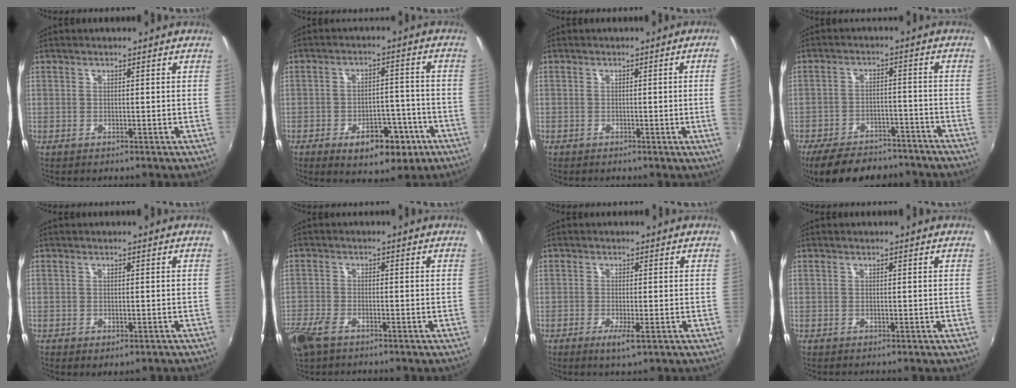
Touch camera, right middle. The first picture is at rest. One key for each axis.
{"total": 10.2, "fx": -5.5, "fy": 5.5, "fz": 6.6, "tx": -0.108, "ty": 0.010, "tz": -0.063}
{"total": 3.1, "fx": -0.1, "fy": -1.6, "fz": 2.6, "tx": -0.046, "ty": -0.010, "tz": 0.006}
{"total": 16.9, "fx": -13.8, "fy": 6.3, "fz": 7.5, "tx": -0.161, "ty": -0.009, "tz": -0.194}
{"total": 1.5, "fx": -0.7, "fy": 0.8, "fz": 1.1, "tx": -0.019, "ty": -0.008, "tz": -0.008}
{"total": 7.1, "fx": -4.6, "fy": 3.2, "fz": 4.4, "tx": -0.119, "ty": -0.019, "tz": -0.093}
{"total": 3.1, "fx": -1.4, "fy": 0.4, "fz": 2.7, "tx": -0.058, "ty": -0.010, "tz": -0.027}
{"total": 0.0}